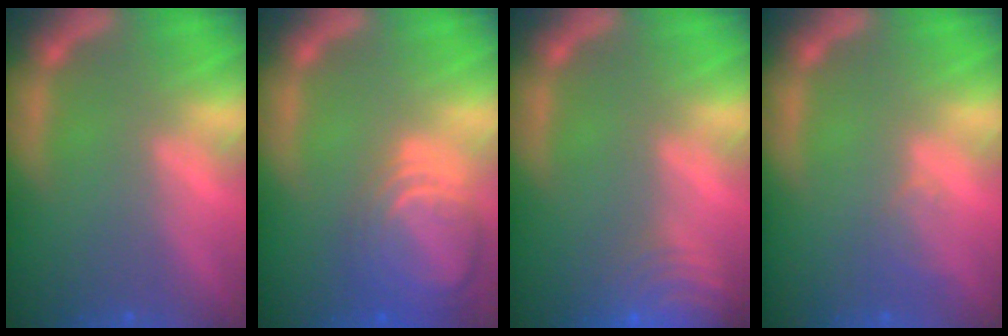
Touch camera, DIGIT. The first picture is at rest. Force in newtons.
{"total": 8.0}
{"total": 10.0}
{"total": 1.5}